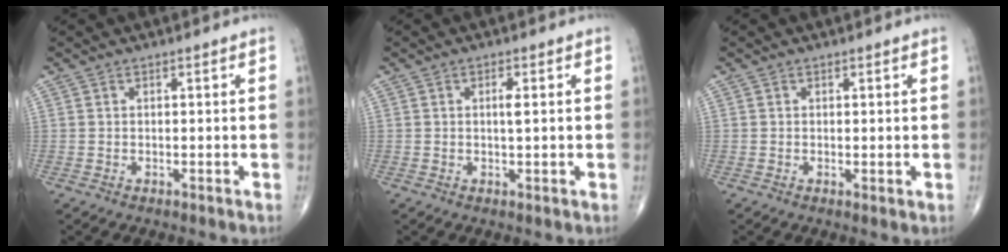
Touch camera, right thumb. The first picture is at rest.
{"total": 2.0, "force": [0.3, 0.4, 2.0], "torque": [-0.034, -0.002, 0.004]}
{"total": 0.6, "force": [0.0, 0.1, 0.6], "torque": [-0.009, -0.004, -0.002]}